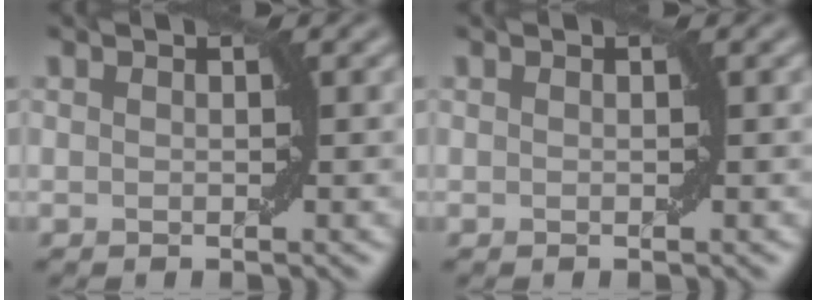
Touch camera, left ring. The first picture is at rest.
{"total": 0.0}